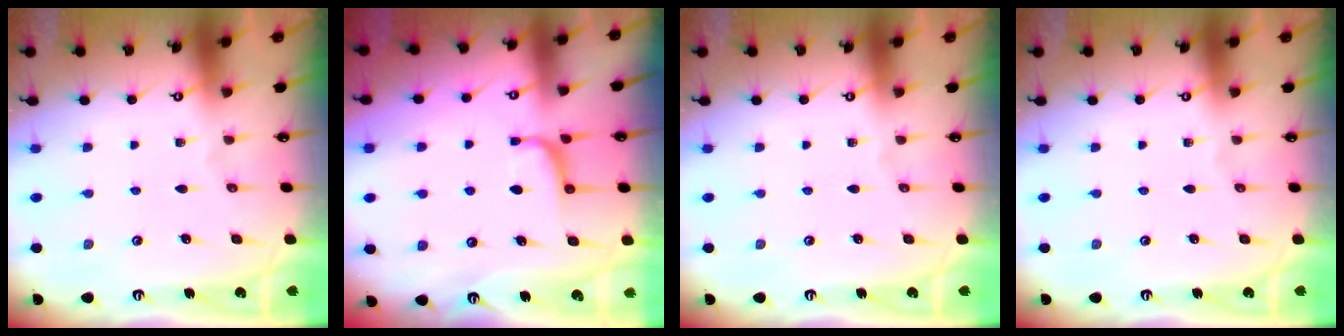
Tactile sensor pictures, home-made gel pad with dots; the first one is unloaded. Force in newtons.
{"total": 0.5, "press": 0.0, "slide": 0.5}
{"total": 0.0}
{"total": 0.0}